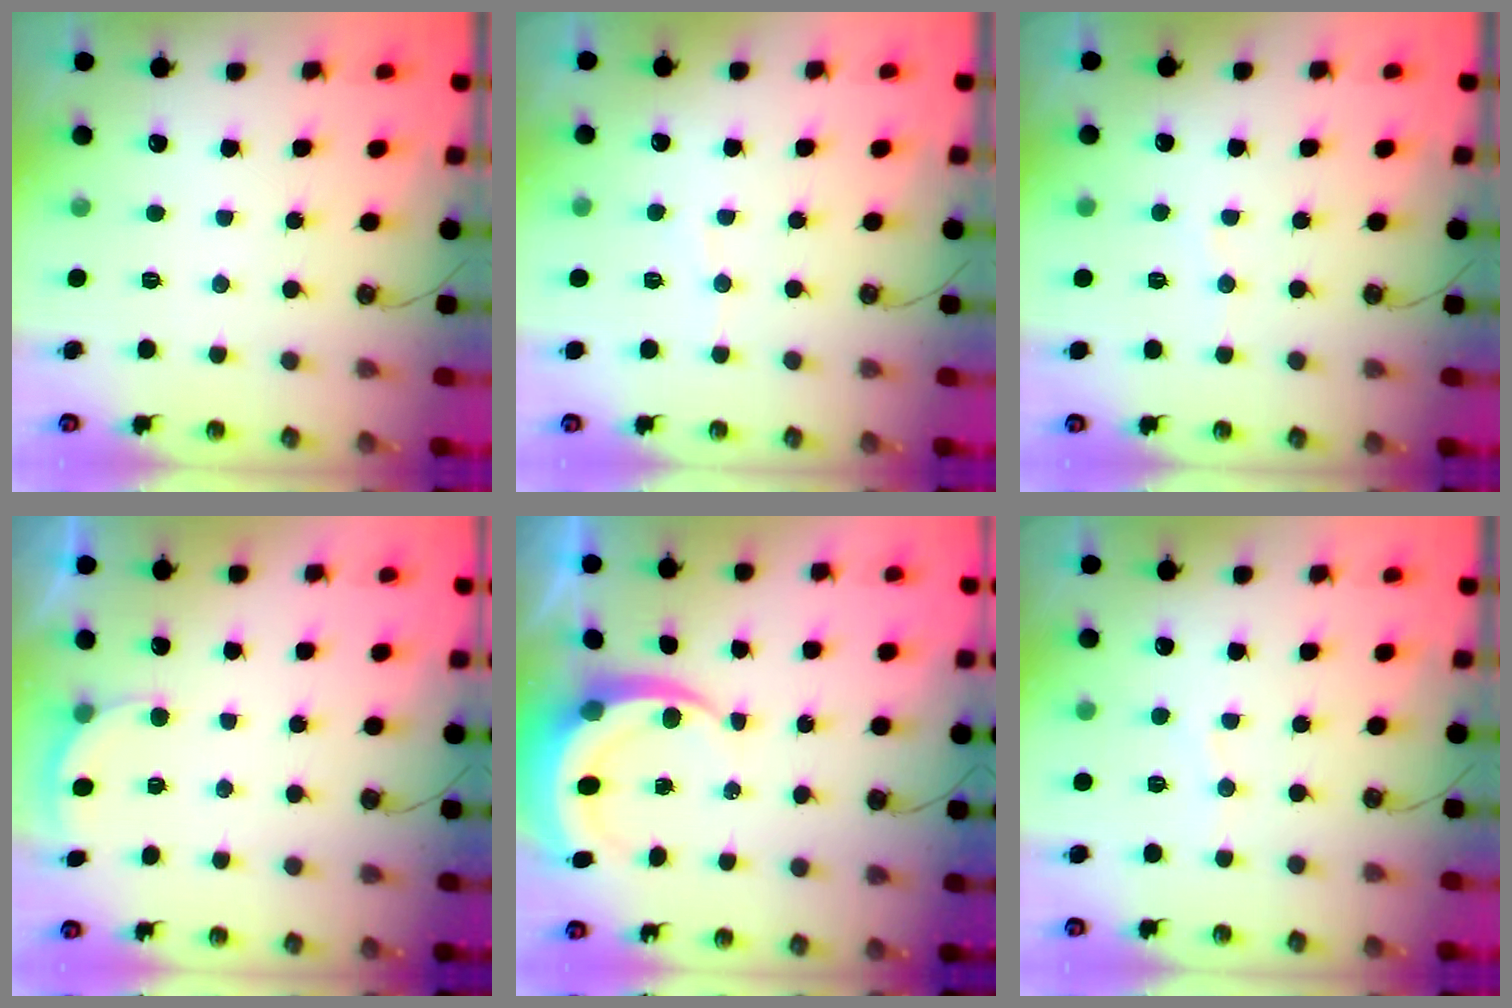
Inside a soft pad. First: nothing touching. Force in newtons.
{"total": 3.0, "press": 3.0, "slide": 0.2}
{"total": 3.1, "press": 2.7, "slide": 1.5}
{"total": 2.8, "press": 2.6, "slide": 1.0}
{"total": 7.3, "press": 7.3, "slide": 0.9}
{"total": 4.5, "press": 4.5, "slide": 0.4}